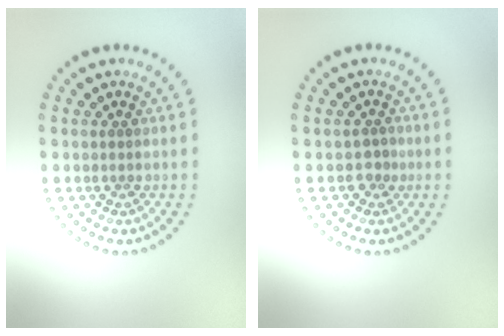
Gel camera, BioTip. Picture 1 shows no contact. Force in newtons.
{"total": 1.2, "press": 1.0, "slide": 0.6}